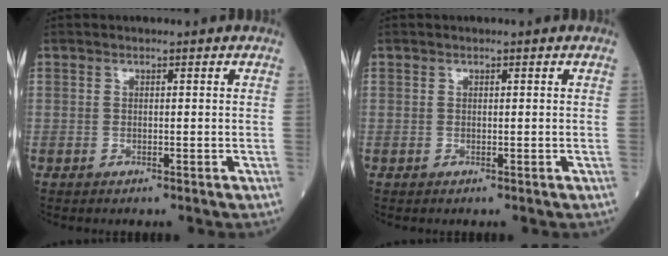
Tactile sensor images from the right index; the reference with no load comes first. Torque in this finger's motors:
{"motor_torque": [-0.07, -0.01, 0.07, 0.02]}